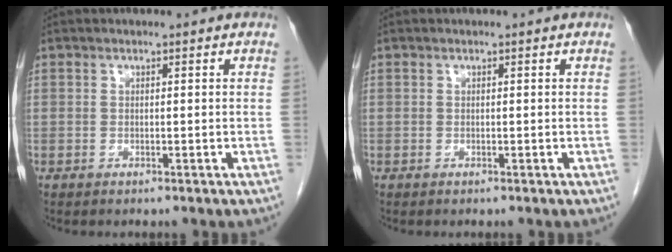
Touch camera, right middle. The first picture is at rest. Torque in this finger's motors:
{"motor_torque": [0.08, 0.02, -0.02, -0.01]}